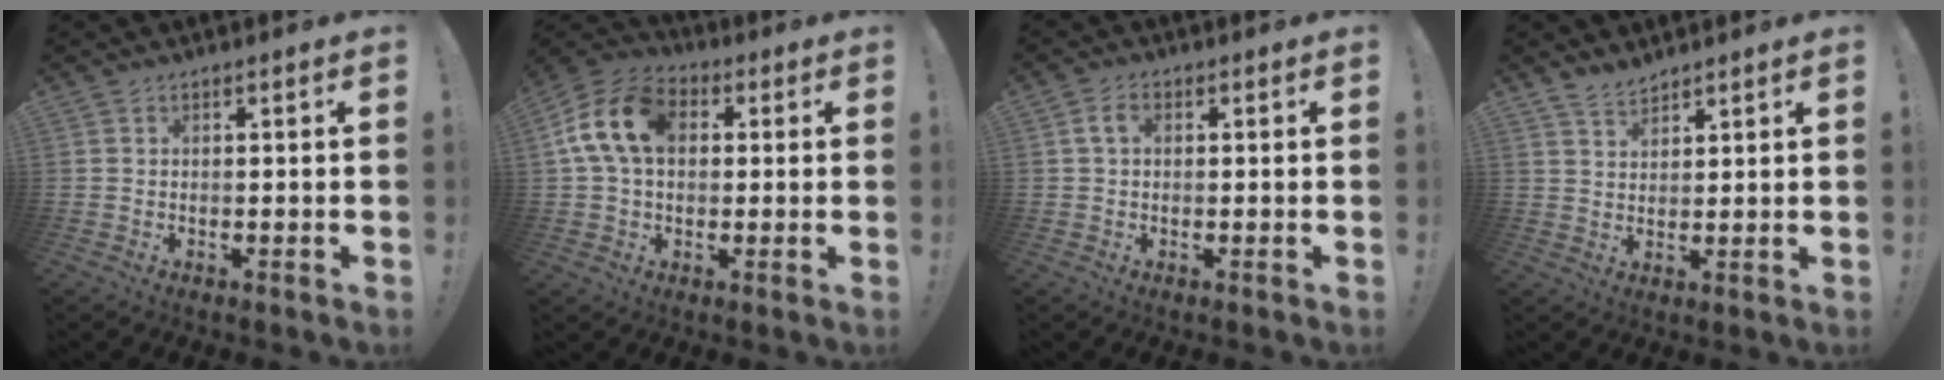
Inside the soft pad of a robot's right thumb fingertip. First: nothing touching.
{"total": 15.2, "force": [3.3, 10.5, 10.5], "torque": [-0.191, 0.012, 0.063]}
{"total": 3.4, "force": [0.9, 2.2, 2.5], "torque": [-0.043, 0.007, 0.016]}
{"total": 4.0, "force": [3.7, 1.2, 1.0], "torque": [-0.019, -0.026, 0.070]}